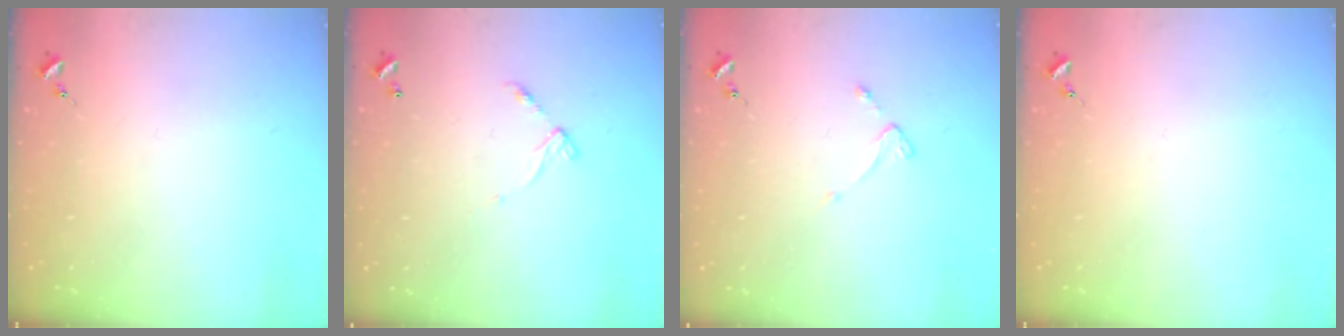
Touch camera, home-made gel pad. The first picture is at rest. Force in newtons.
{"total": 6.2, "press": 6.2, "slide": 0.4}
{"total": 2.7, "press": 2.6, "slide": 0.5}
{"total": 0.0}